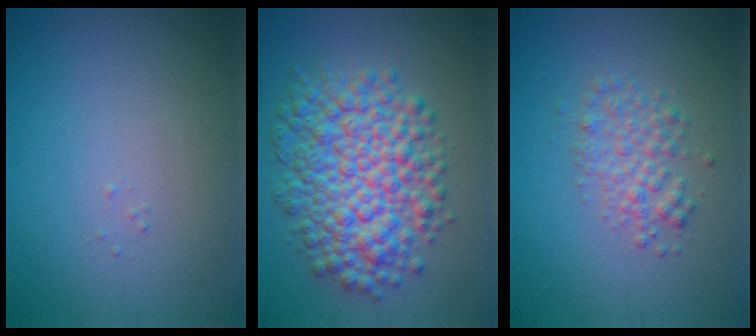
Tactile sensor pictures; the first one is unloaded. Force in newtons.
{"total": 8.9, "press": 8.9, "slide": 0.2}
{"total": 2.6, "press": 2.6, "slide": 0.0}